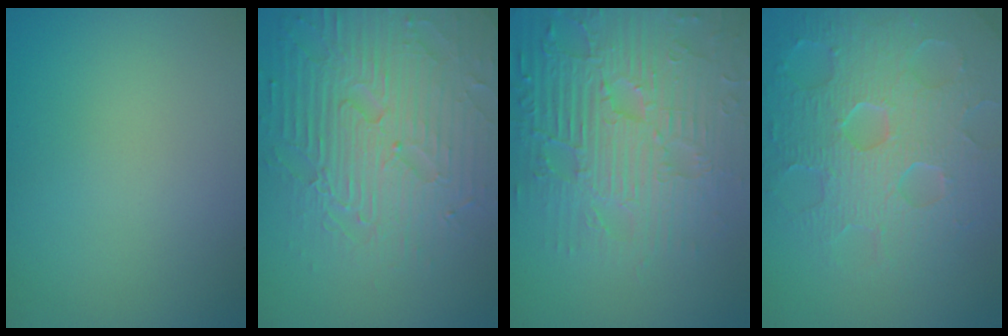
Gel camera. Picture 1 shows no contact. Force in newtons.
{"total": 8.0, "press": 6.1, "slide": 5.2}
{"total": 9.0, "press": 6.5, "slide": 6.2}
{"total": 8.6, "press": 6.1, "slide": 6.0}